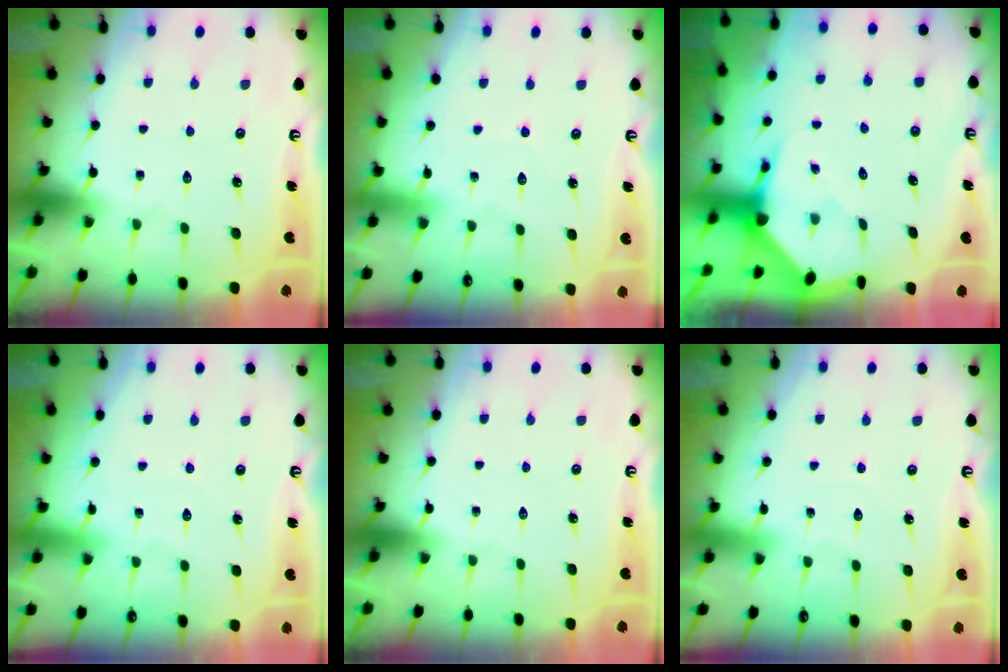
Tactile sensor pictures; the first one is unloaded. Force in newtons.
{"total": 2.8, "press": 2.8, "slide": 0.3}
{"total": 3.6, "press": 3.6, "slide": 0.4}
{"total": 2.1, "press": 2.1, "slide": 0.2}
{"total": 0.0}
{"total": 2.9, "press": 2.9, "slide": 0.3}